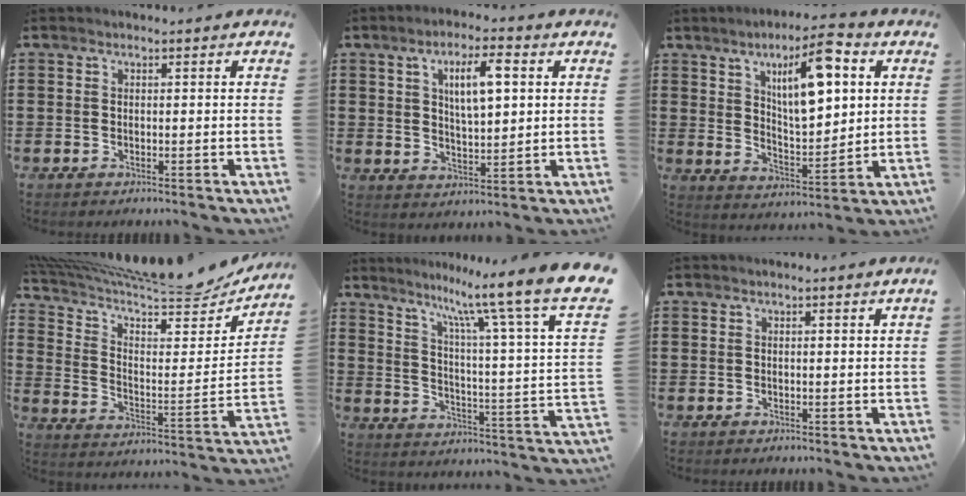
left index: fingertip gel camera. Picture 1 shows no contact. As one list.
[{"total": 7.1, "force": [2.6, 2.5, 6.1], "torque": [-0.109, 0.005, 0.039]}, {"total": 11.6, "force": [5.1, 4.2, 9.6], "torque": [-0.151, -0.010, 0.081]}, {"total": 8.8, "force": [7.7, 1.0, 4.1], "torque": [-0.095, -0.063, 0.125]}, {"total": 10.7, "force": [8.1, -0.7, 6.9], "torque": [-0.141, -0.076, 0.119]}, {"total": 0.5, "force": [0.2, -0.3, 0.4], "torque": [-0.007, -0.004, 0.004]}]